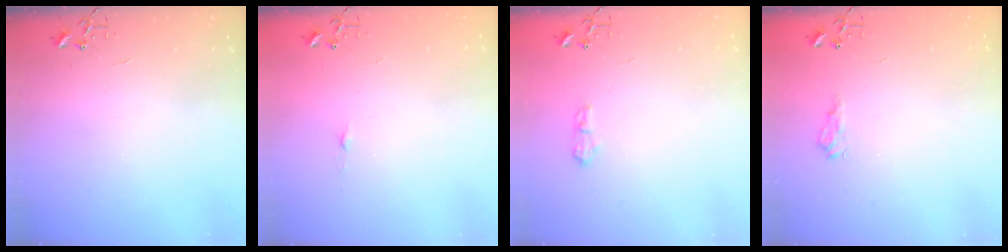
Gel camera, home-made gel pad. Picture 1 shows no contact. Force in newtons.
{"total": 3.3, "press": 3.3, "slide": 0.4}
{"total": 7.1, "press": 7.0, "slide": 0.9}
{"total": 8.2, "press": 8.2, "slide": 0.9}